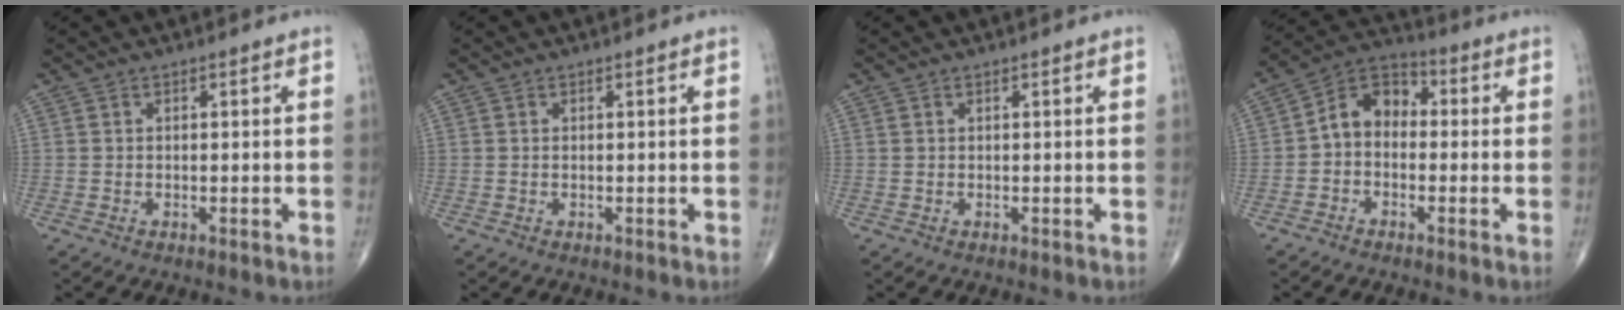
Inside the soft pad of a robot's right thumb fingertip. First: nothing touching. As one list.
[{"total": 0.0}, {"total": 0.0}, {"total": 8.2, "force": [-0.6, 6.0, 5.5], "torque": [-0.066, 0.032, -0.032]}]